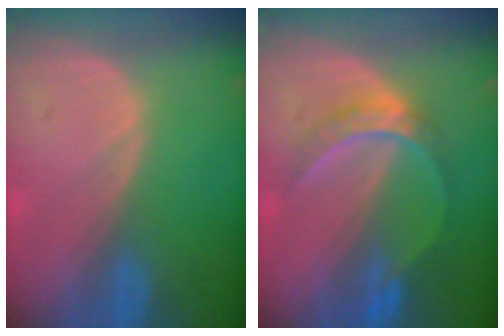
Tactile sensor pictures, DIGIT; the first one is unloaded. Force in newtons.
{"total": 6.4, "press": 5.5, "slide": 3.2}